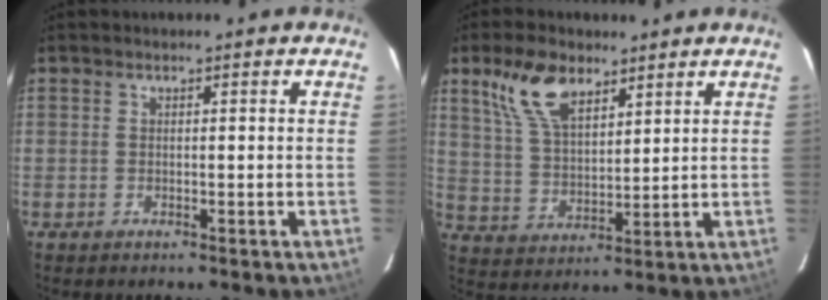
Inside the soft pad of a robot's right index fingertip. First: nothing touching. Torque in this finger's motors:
{"motor_torque": [0.84, 0.73, 0.19, 0.09]}